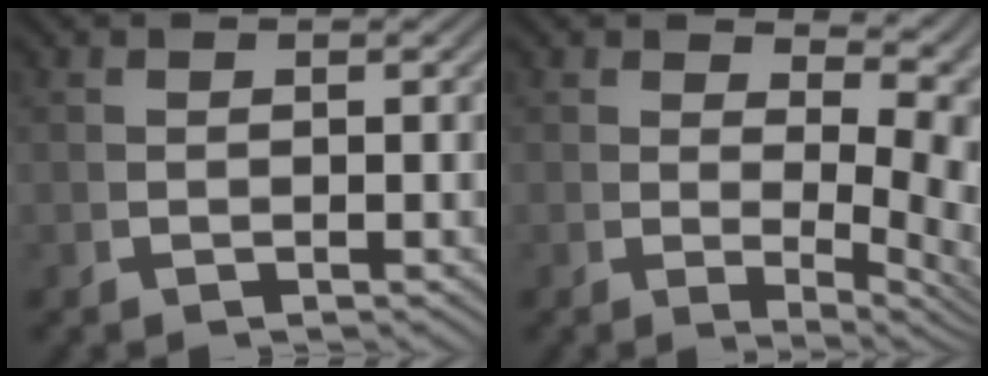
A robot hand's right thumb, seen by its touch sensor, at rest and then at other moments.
{"total": 6.2, "force": [0.4, 3.0, 5.4], "torque": [-0.058, -0.021, 0.016]}